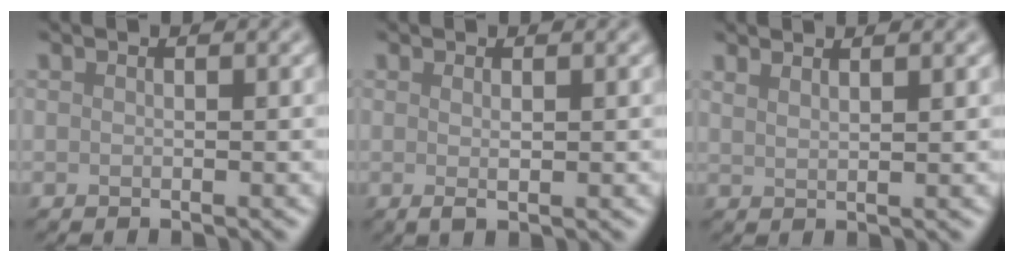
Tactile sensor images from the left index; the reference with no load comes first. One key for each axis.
{"total": 1.2, "fx": 0.1, "fy": 0.2, "fz": 1.1, "tx": -0.019, "ty": 0.000, "tz": 0.000}
{"total": 2.2, "fx": 1.7, "fy": 0.7, "fz": 1.2, "tx": -0.002, "ty": 0.006, "tz": 0.010}